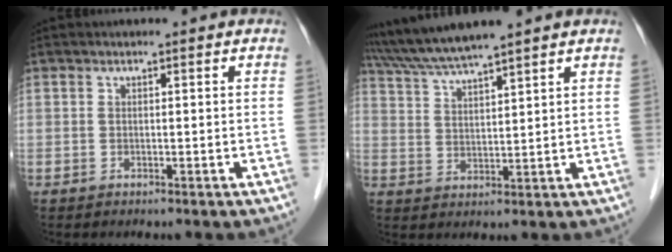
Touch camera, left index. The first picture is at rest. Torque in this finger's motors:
{"motor_torque": [0.33, -1.23, 0.56, 0.20]}